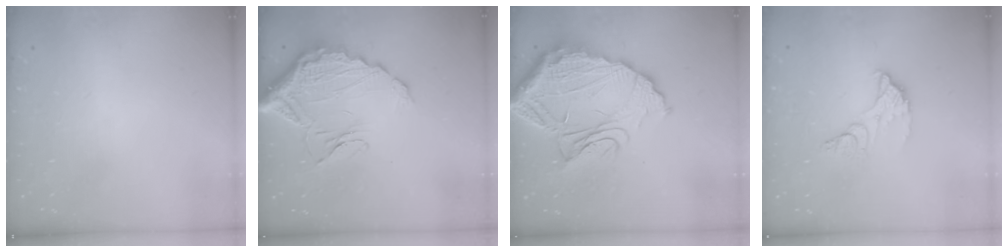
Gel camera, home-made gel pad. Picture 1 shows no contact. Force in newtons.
{"total": 15.0, "press": 15.0, "slide": 1.2}
{"total": 19.5, "press": 19.4, "slide": 1.7}
{"total": 10.1, "press": 10.0, "slide": 0.9}